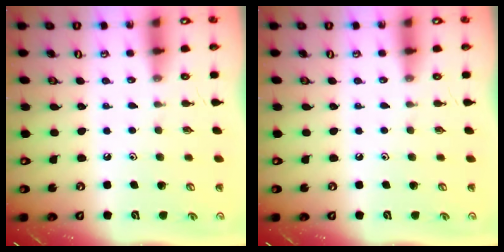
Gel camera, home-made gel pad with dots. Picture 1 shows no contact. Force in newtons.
{"total": 0.0}